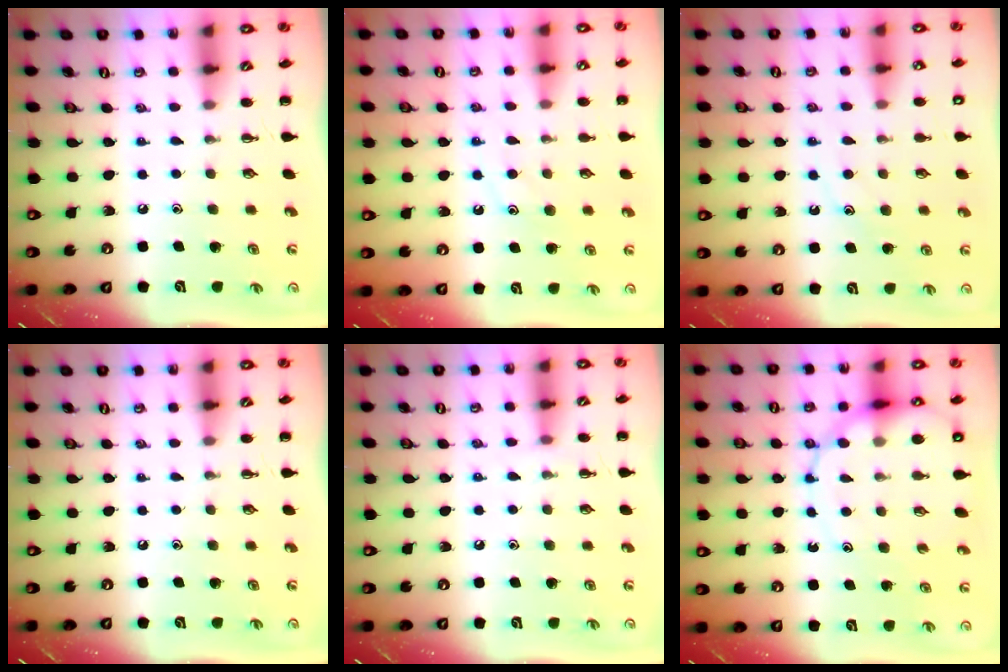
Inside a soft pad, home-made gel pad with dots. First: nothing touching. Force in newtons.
{"total": 10.0, "press": 9.9, "slide": 1.1}
{"total": 10.9, "press": 10.9, "slide": 1.0}
{"total": 0.0}
{"total": 6.6, "press": 6.2, "slide": 2.1}
{"total": 13.4, "press": 13.0, "slide": 3.1}